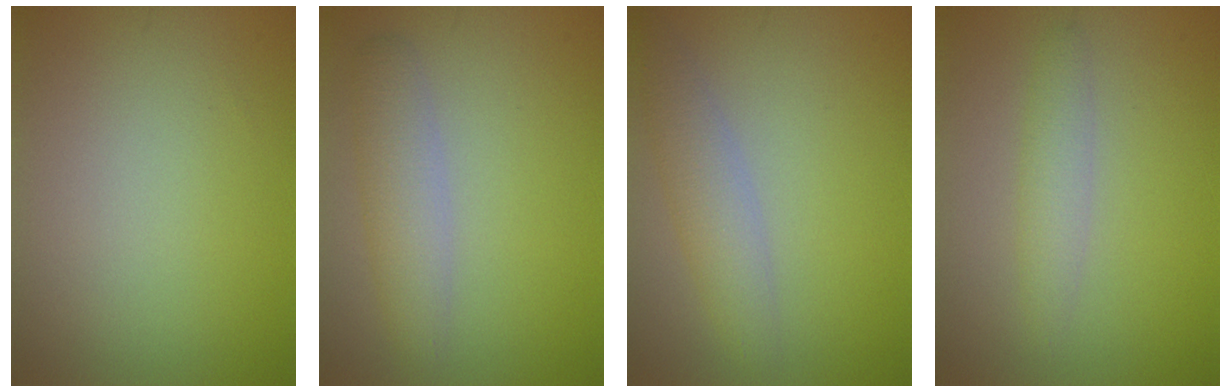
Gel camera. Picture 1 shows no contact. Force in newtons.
{"total": 3.2, "press": 3.2, "slide": 0.1}
{"total": 3.1, "press": 3.1, "slide": 0.2}
{"total": 2.0, "press": 2.0, "slide": 0.1}